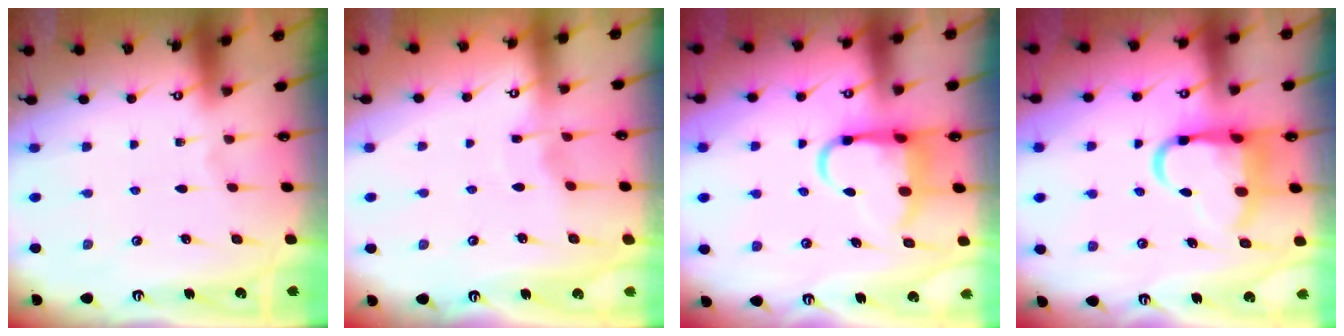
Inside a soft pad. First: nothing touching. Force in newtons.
{"total": 2.8, "press": 2.8, "slide": 0.4}
{"total": 9.8, "press": 9.7, "slide": 1.7}
{"total": 12.2, "press": 12.1, "slide": 1.9}